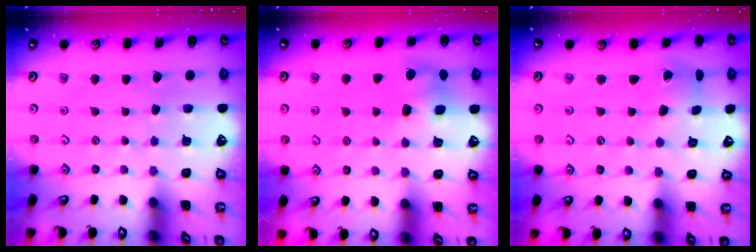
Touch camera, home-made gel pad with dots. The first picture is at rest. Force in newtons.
{"total": 8.9, "press": 8.8, "slide": 0.7}
{"total": 2.9, "press": 2.9, "slide": 0.4}